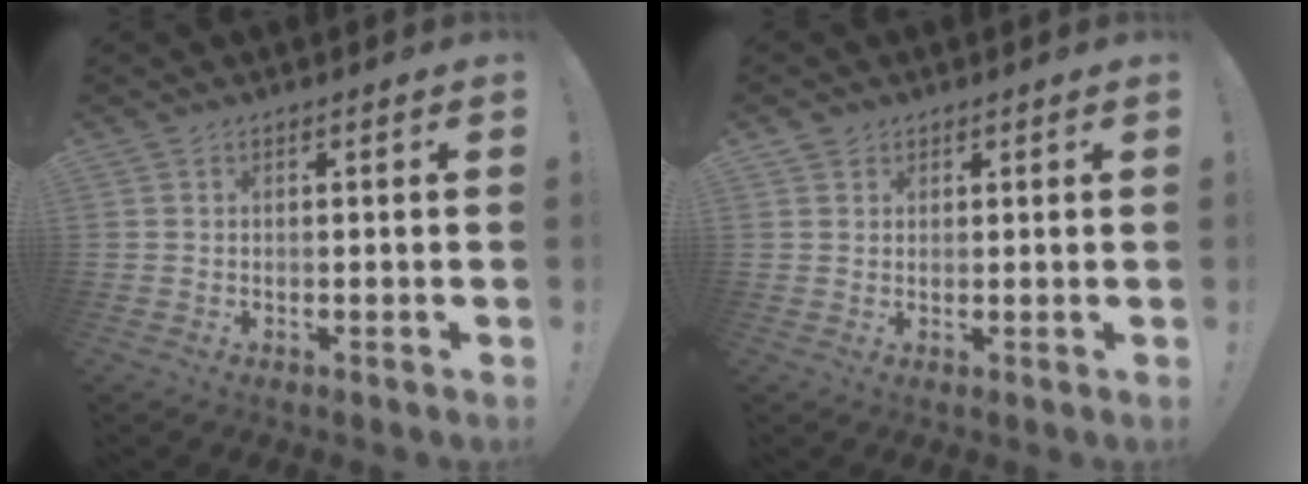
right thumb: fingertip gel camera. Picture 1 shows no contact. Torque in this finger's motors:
{"motor_torque": [-0.20, 0.48, -0.29, 0.37, -0.02]}